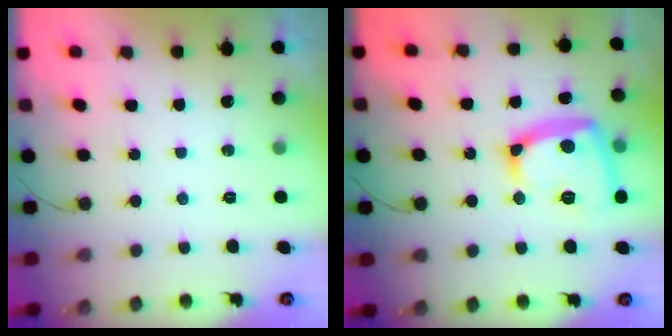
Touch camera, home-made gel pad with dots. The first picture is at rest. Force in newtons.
{"total": 16.8, "press": 16.7, "slide": 1.6}